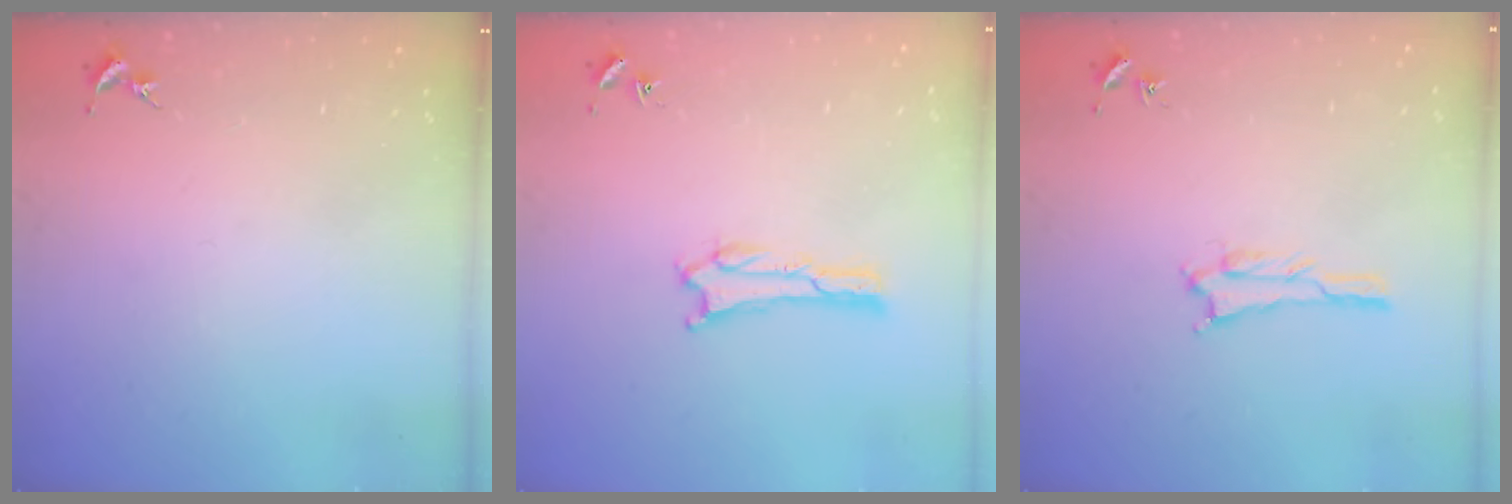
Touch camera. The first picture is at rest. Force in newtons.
{"total": 1.3, "press": 1.3, "slide": 0.4}
{"total": 1.7, "press": 1.7, "slide": 0.2}